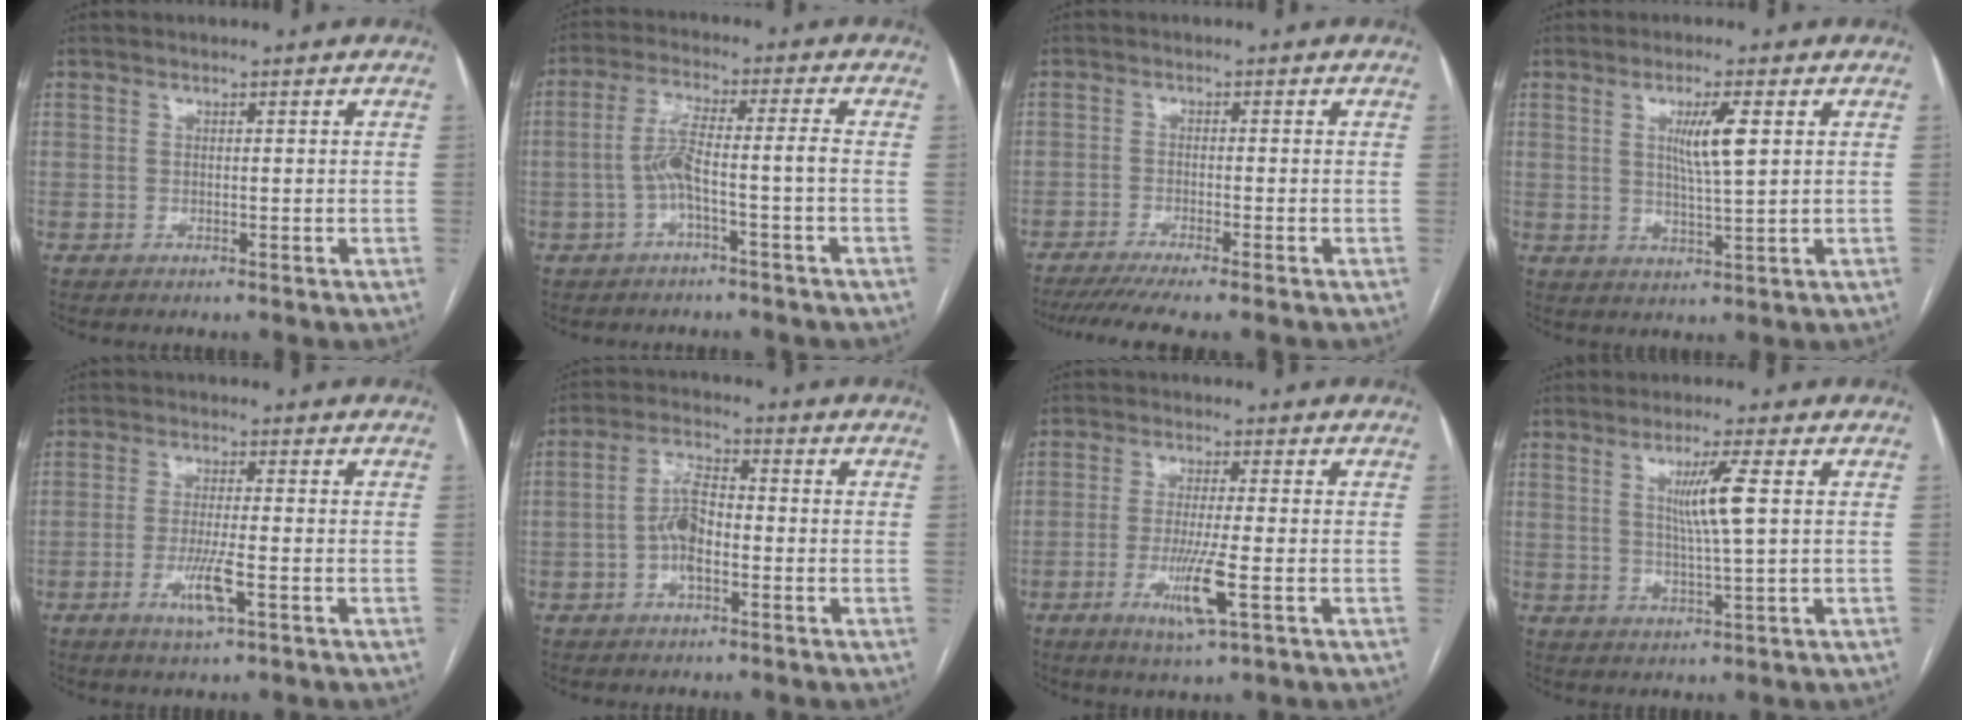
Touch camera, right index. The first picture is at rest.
{"total": 6.0, "force": [-1.8, -0.2, 5.7], "torque": [-0.117, 0.024, -0.031]}
{"total": 8.6, "force": [-7.0, -0.5, 4.8], "torque": [-0.061, -0.018, -0.110]}
{"total": 5.6, "force": [1.6, 0.1, 5.4], "torque": [-0.098, -0.004, 0.030]}
{"total": 5.4, "force": [-2.2, 0.3, 4.9], "torque": [-0.098, -0.010, -0.039]}
{"total": 6.0, "force": [-1.3, 2.3, 5.4], "torque": [-0.113, 0.012, -0.030]}
{"total": 7.4, "force": [-2.5, -0.1, 6.9], "torque": [-0.134, -0.020, -0.044]}
{"total": 5.9, "force": [1.5, -0.7, 5.6], "torque": [-0.104, -0.005, 0.029]}